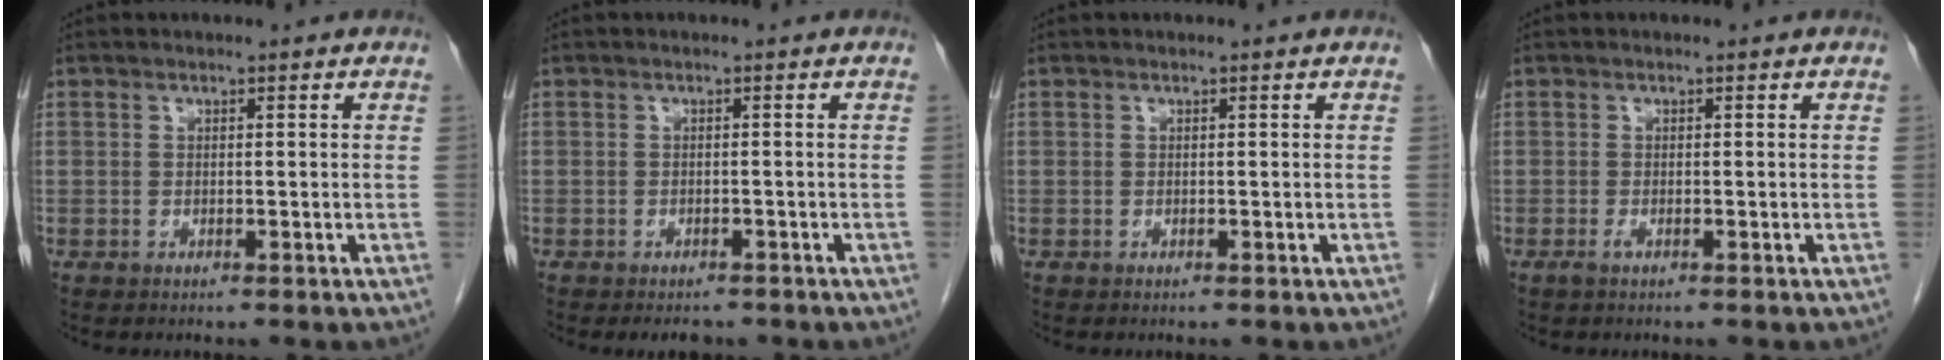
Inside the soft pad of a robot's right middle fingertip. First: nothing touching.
{"total": 2.6, "force": [-2.1, 1.2, 0.8], "torque": [-0.010, 0.000, -0.025]}
{"total": 0.0}
{"total": 0.7, "force": [-0.4, 0.0, 0.6], "torque": [-0.012, -0.001, -0.008]}